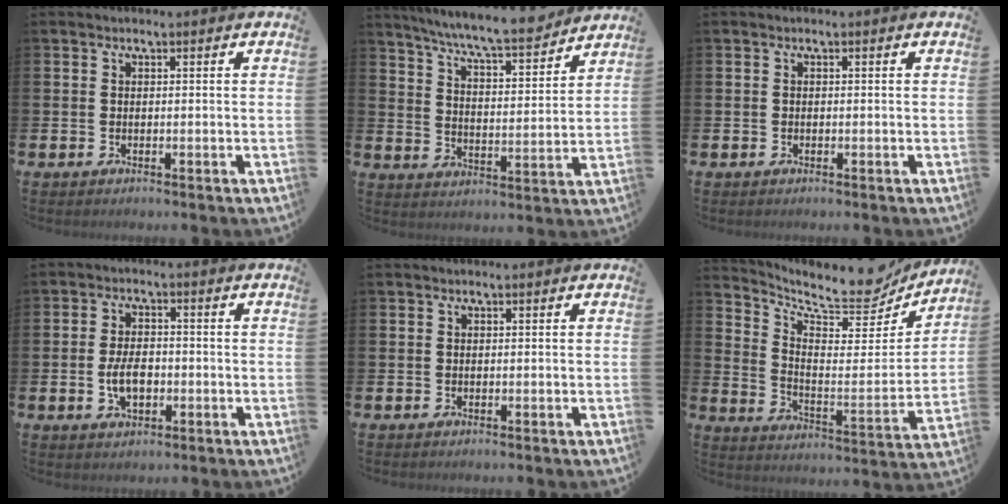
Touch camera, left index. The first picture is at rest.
{"total": 8.4, "force": [7.9, 0.2, 2.9], "torque": [-0.073, -0.057, 0.136]}
{"total": 0.0}
{"total": 4.4, "force": [-0.8, 2.6, 3.5], "torque": [-0.047, -0.001, -0.017]}
{"total": 0.0}
{"total": 9.3, "force": [8.4, 2.8, 2.9], "torque": [-0.063, -0.075, 0.140]}